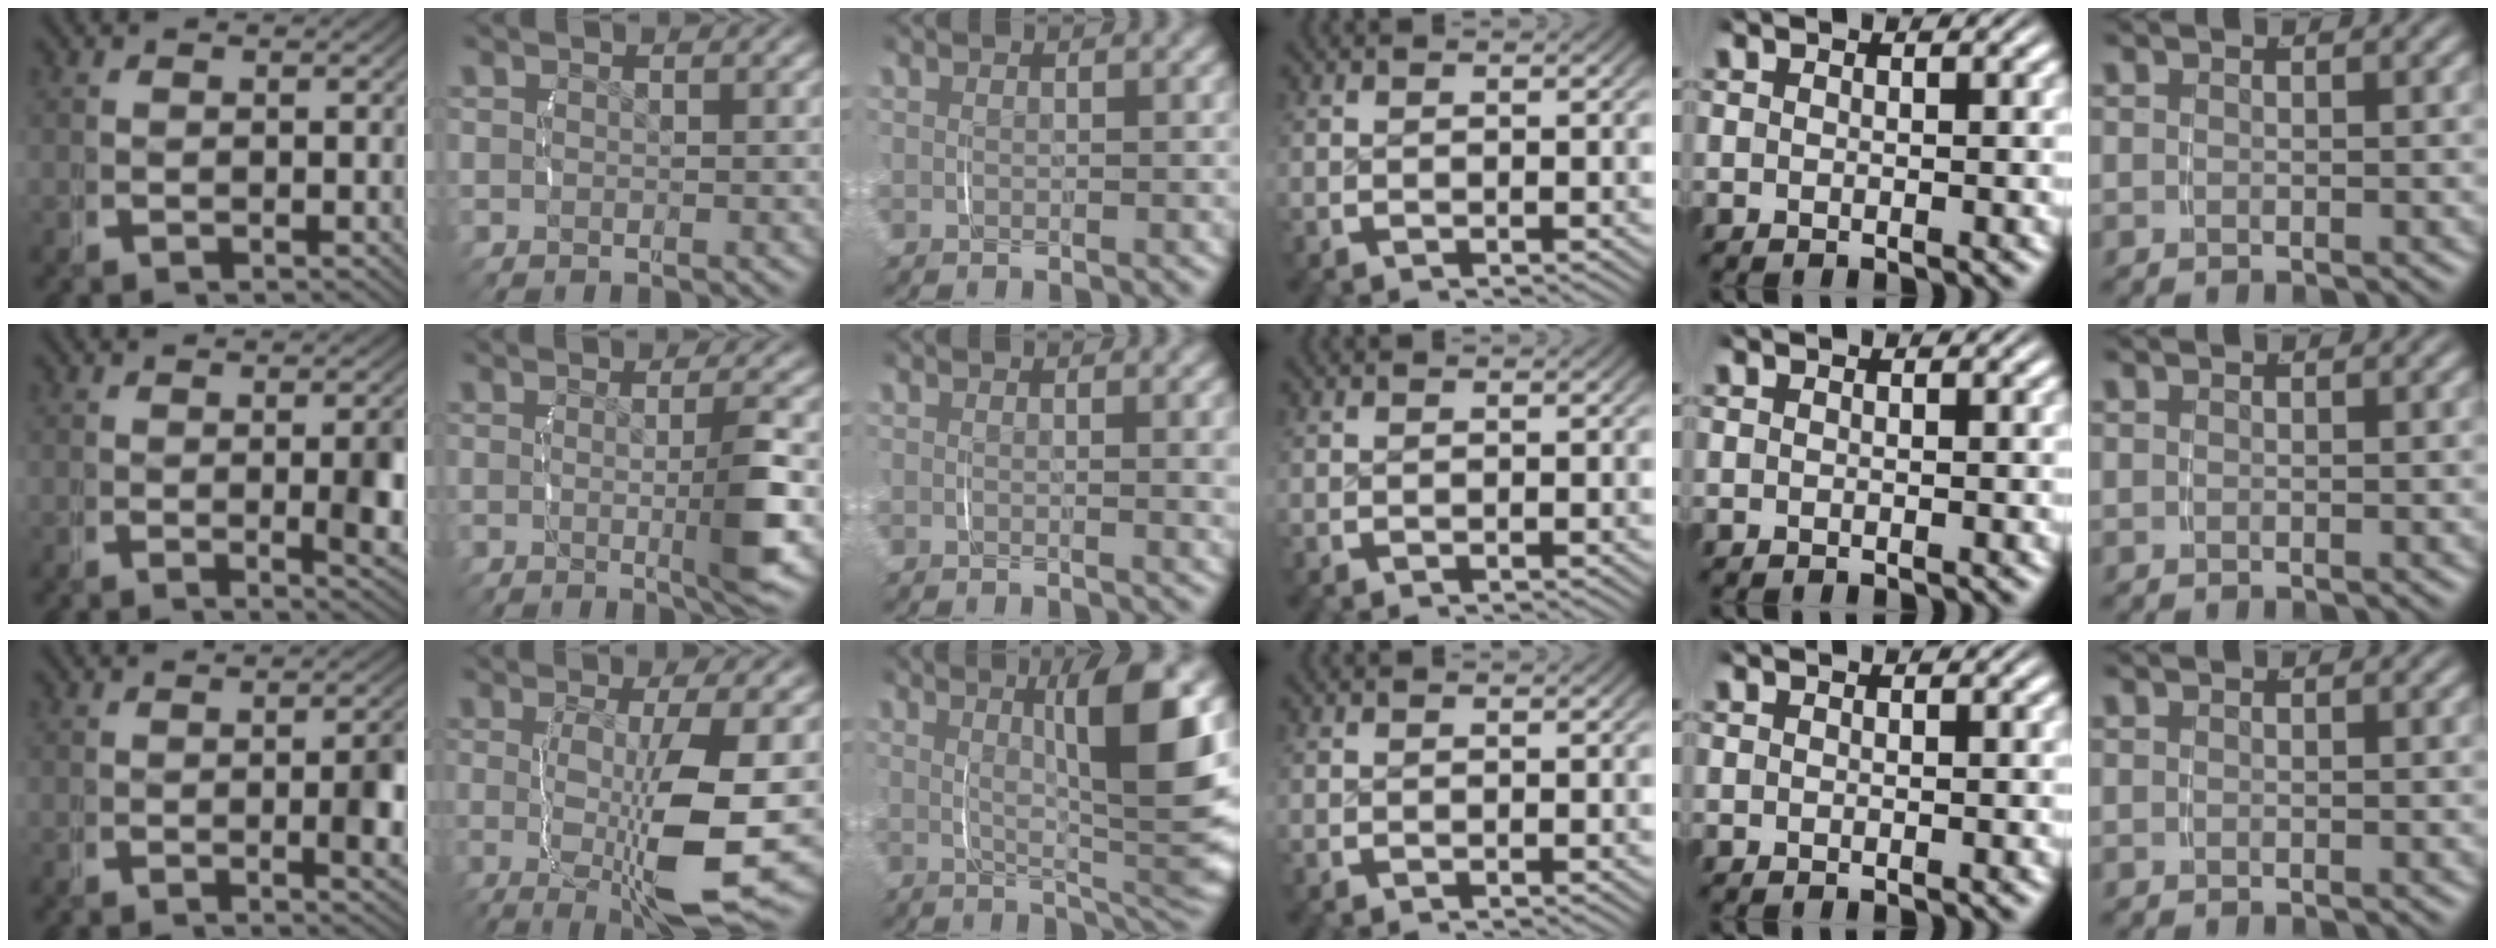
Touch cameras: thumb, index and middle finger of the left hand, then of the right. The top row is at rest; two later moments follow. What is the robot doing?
{"motion": "lift_and_place", "object": "jewelry box"}